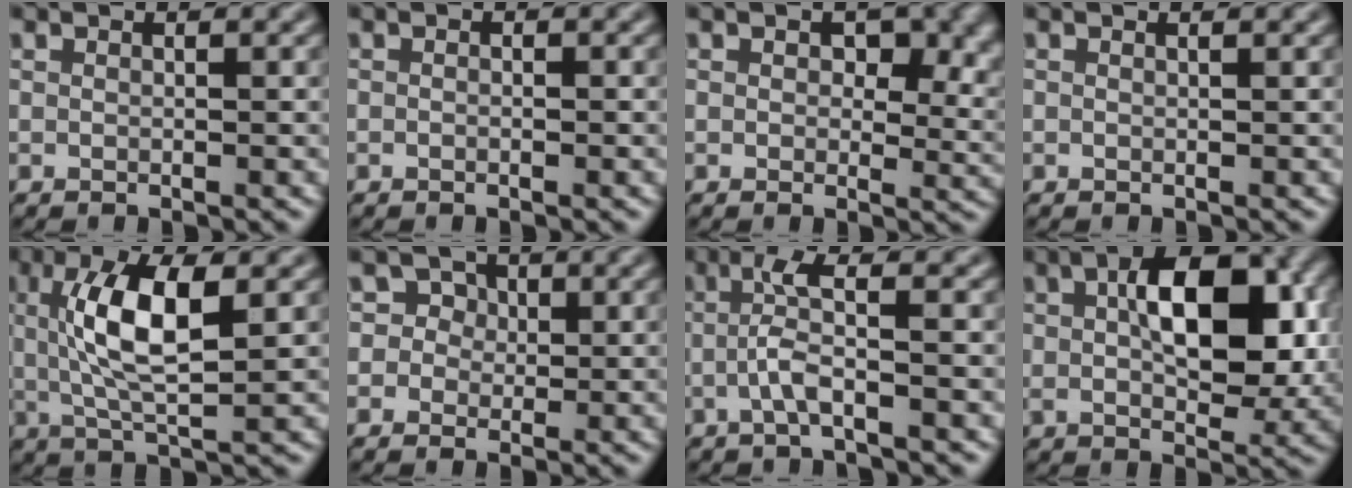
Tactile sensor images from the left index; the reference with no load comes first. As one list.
[{"total": 0.6, "force": [-0.2, 0.2, 0.5], "torque": [-0.010, -0.005, -0.004]}, {"total": 6.5, "force": [2.2, 4.1, 4.5], "torque": [-0.054, -0.012, 0.032]}, {"total": 0.6, "force": [0.2, 0.3, 0.5], "torque": [-0.006, 0.001, -0.004]}, {"total": 7.3, "force": [1.2, 2.4, 6.7], "torque": [-0.134, 0.005, 0.022]}, {"total": 3.3, "force": [0.9, 3.0, 0.9], "torque": [0.001, 0.008, 0.000]}, {"total": 2.8, "force": [-0.5, 0.4, 2.7], "torque": [-0.061, 0.003, -0.012]}, {"total": 9.7, "force": [1.8, 5.1, 8.1], "torque": [-0.123, 0.008, 0.027]}]